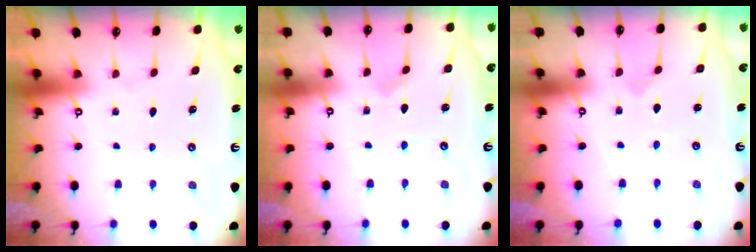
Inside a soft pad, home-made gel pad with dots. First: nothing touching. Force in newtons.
{"total": 2.1, "press": 2.1, "slide": 0.3}
{"total": 0.0}